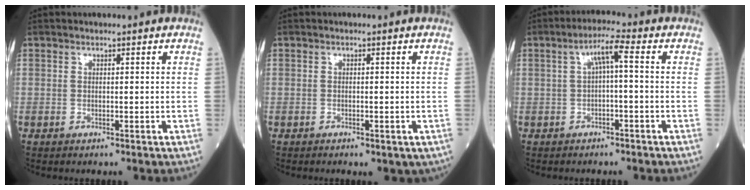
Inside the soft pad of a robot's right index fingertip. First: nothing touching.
{"total": 4.0, "force": [-1.7, 2.2, 2.8], "torque": [-0.049, -0.001, -0.019]}
{"total": 5.2, "force": [0.3, 1.3, 5.0], "torque": [-0.103, 0.024, 0.008]}